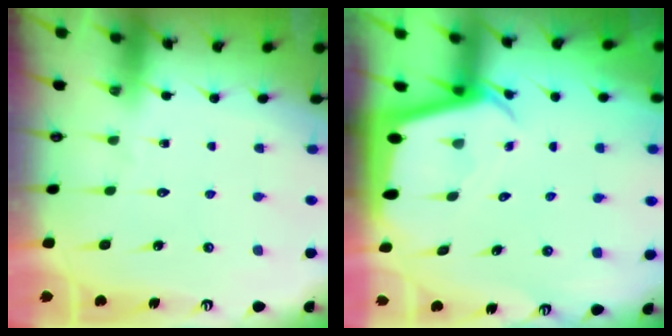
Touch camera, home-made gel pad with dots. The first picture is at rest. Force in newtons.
{"total": 2.5, "press": 2.5, "slide": 0.3}